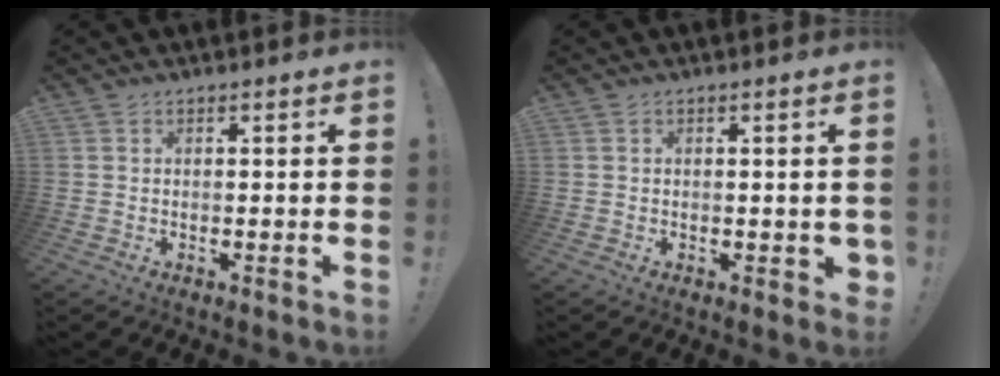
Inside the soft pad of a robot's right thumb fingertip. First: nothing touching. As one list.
[{"total": 1.6, "force": [0.1, 1.2, 1.1], "torque": [-0.010, 0.001, 0.002]}]